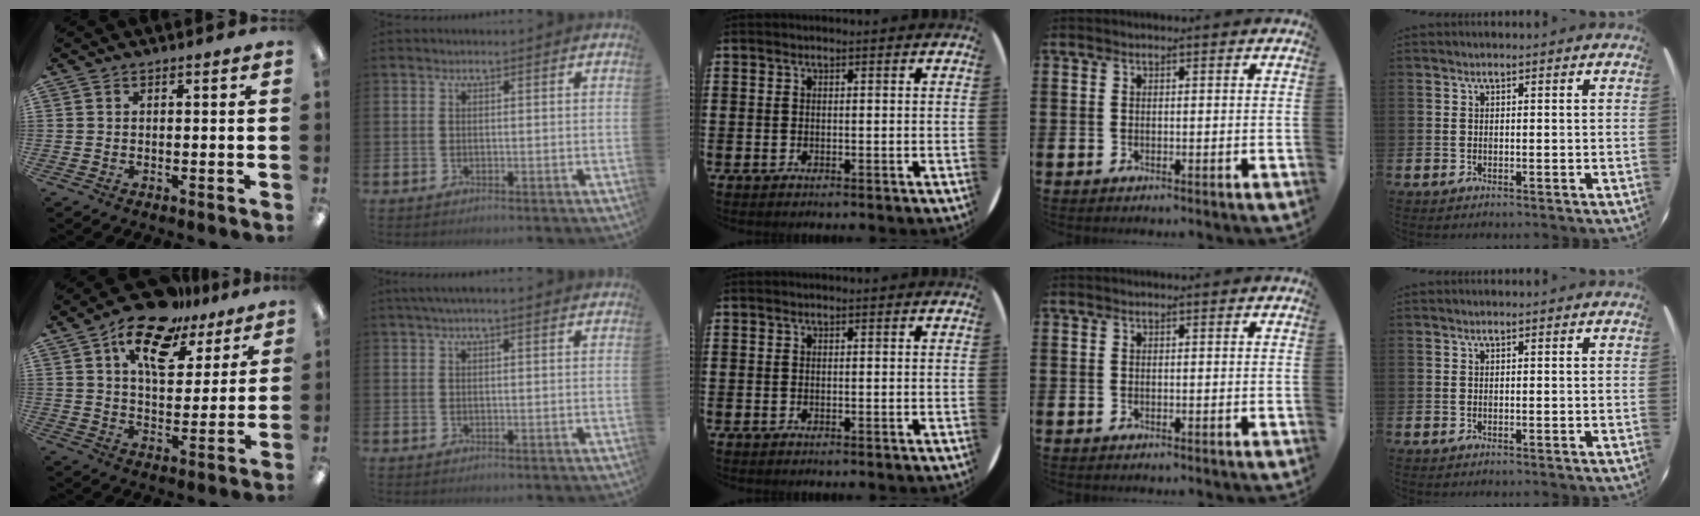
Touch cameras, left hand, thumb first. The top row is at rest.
{"thumb": {"total": 15.7, "force": [10.4, 7.6, 9.0], "torque": [-0.143, -0.050, 0.178]}, "index": {"total": 2.1, "force": [1.6, 0.1, 1.3], "torque": [-0.024, 0.003, 0.028]}}